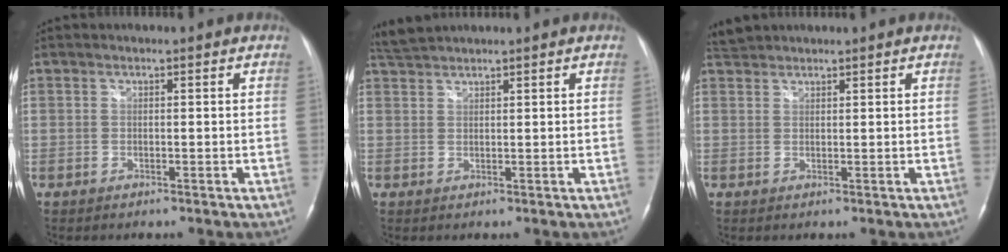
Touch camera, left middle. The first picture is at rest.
{"total": 2.8, "force": [2.8, -0.1, 0.3], "torque": [-0.019, 0.016, 0.063]}
{"total": 2.2, "force": [2.2, 0.4, -0.1], "torque": [-0.009, 0.014, 0.047]}